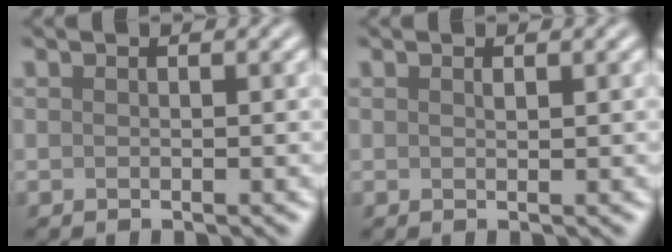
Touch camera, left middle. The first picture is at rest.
{"total": 0.0}